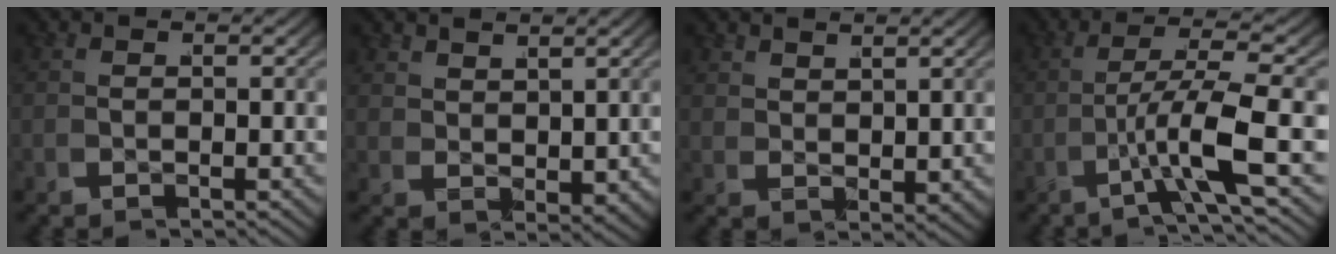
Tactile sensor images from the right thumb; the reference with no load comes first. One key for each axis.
{"total": 2.1, "fx": 1.9, "fy": 0.5, "fz": 0.6, "tx": -0.009, "ty": -0.002, "tz": 0.042}
{"total": 2.0, "fx": 2.0, "fy": 0.2, "fz": 0.3, "tx": -0.002, "ty": 0.001, "tz": 0.042}
{"total": 5.0, "fx": -1.4, "fy": 0.6, "fz": 4.7, "tx": -0.099, "ty": -0.003, "tz": -0.025}